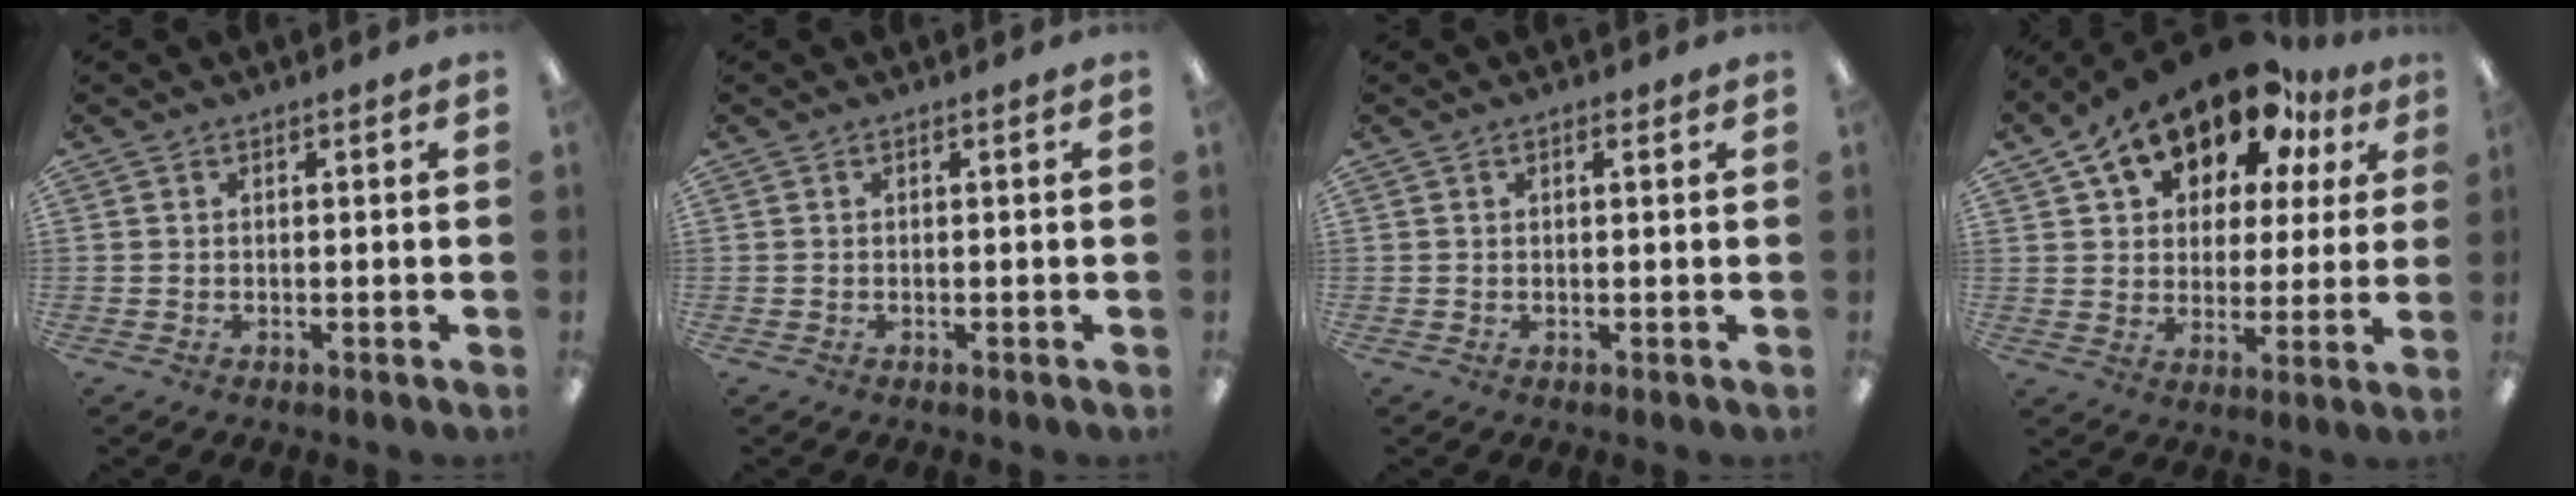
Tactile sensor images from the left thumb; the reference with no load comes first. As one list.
[{"total": 0.0}, {"total": 0.9, "force": [0.5, 0.4, 0.6], "torque": [-0.005, -0.001, 0.007]}, {"total": 17.2, "force": [12.3, 8.7, 8.2], "torque": [-0.156, -0.069, 0.220]}]